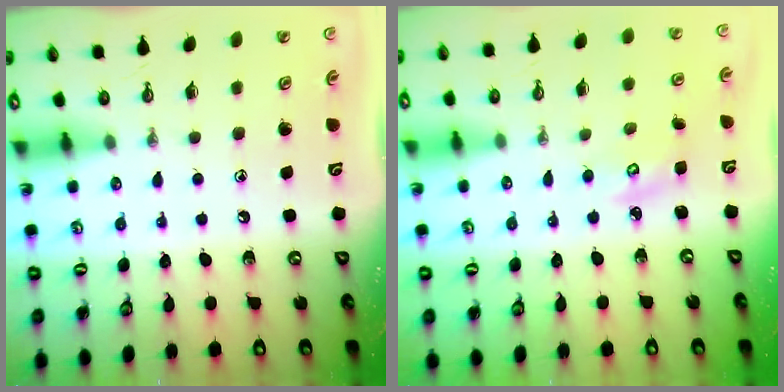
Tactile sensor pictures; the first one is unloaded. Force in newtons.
{"total": 3.4, "press": 3.4, "slide": 0.4}